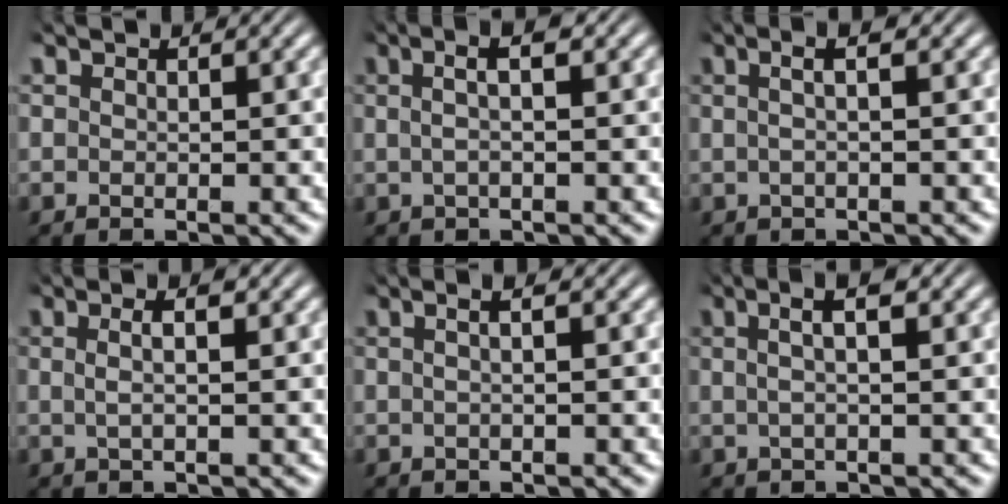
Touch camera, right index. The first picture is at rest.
{"total": 3.5, "force": [1.0, 0.8, 3.2], "torque": [-0.046, 0.020, 0.010]}
{"total": 2.8, "force": [0.7, 0.4, 2.6], "torque": [-0.035, 0.018, 0.005]}
{"total": 2.4, "force": [0.3, 0.4, 2.4], "torque": [-0.041, 0.001, 0.007]}
{"total": 2.1, "force": [0.4, 0.2, 2.0], "torque": [-0.024, 0.012, 0.000]}
{"total": 3.9, "force": [1.6, 0.8, 3.5], "torque": [-0.051, 0.023, 0.018]}